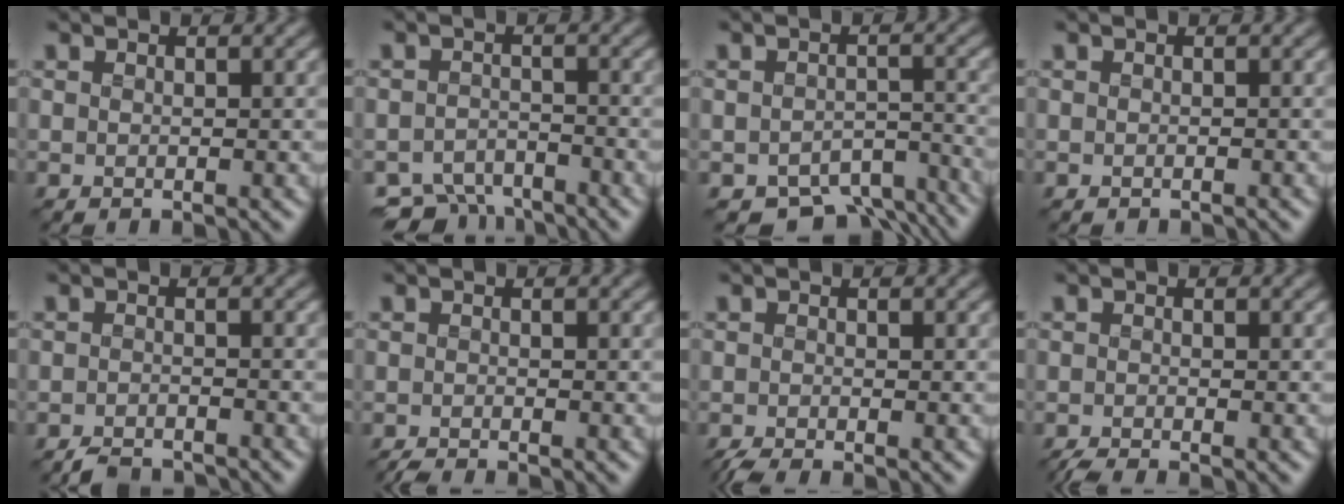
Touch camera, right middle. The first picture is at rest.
{"total": 4.7, "force": [-4.3, 1.6, 0.9], "torque": [-0.013, -0.010, -0.076]}
{"total": 6.0, "force": [-4.8, 2.6, 2.5], "torque": [-0.029, -0.018, -0.068]}
{"total": 0.0}
{"total": 2.7, "force": [-2.7, 0.3, 0.4], "torque": [-0.003, -0.003, -0.045]}
{"total": 1.3, "force": [-1.2, 0.1, 0.3], "torque": [0.001, -0.008, -0.025]}
{"total": 1.6, "force": [-1.2, 0.2, 1.0], "torque": [-0.018, -0.009, -0.025]}
{"total": 1.6, "force": [-1.4, 0.2, 0.8], "torque": [-0.009, -0.009, -0.029]}